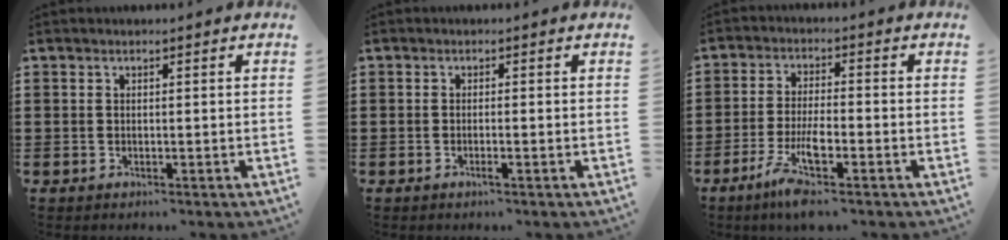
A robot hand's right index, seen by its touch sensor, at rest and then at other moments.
{"total": 1.1, "force": [-0.6, -0.1, 1.0], "torque": [-0.017, -0.006, -0.010]}
{"total": 5.8, "force": [-3.3, 1.1, 4.7], "torque": [-0.112, -0.015, -0.065]}